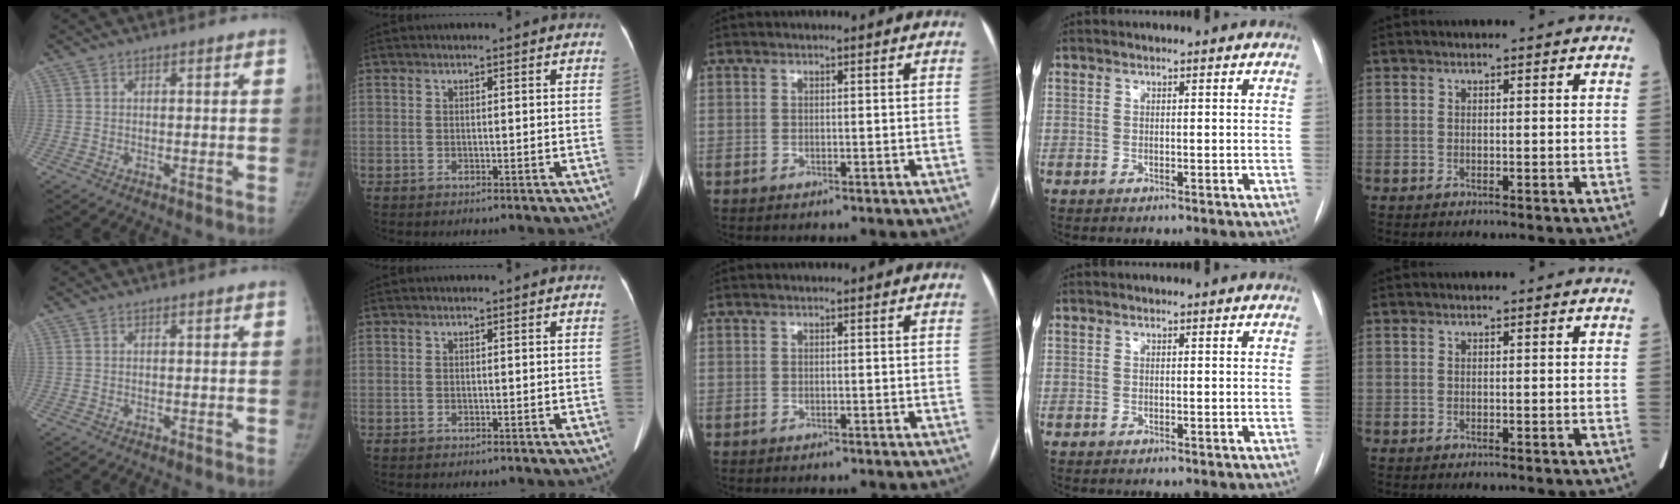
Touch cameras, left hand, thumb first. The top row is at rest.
{}